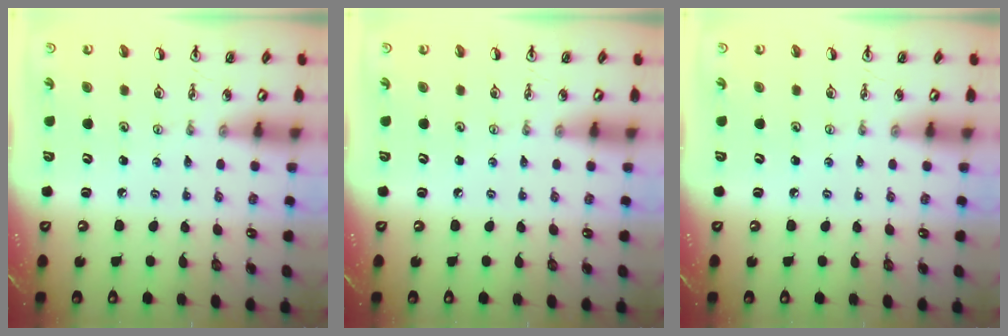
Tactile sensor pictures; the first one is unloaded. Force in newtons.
{"total": 0.0}
{"total": 0.0}